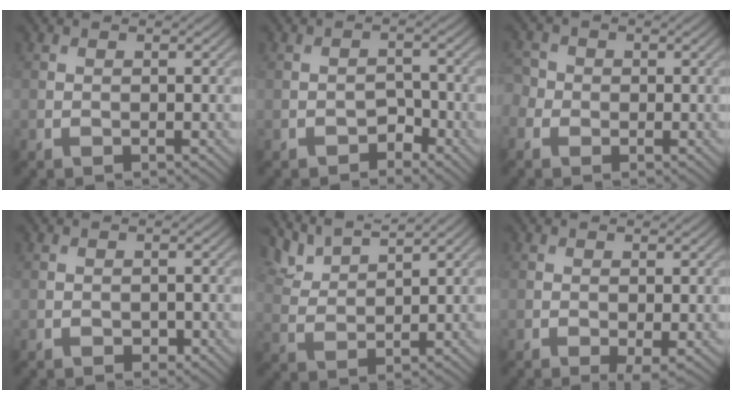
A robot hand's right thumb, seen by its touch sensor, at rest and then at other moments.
{"total": 2.3, "force": [-1.6, 1.2, 1.0], "torque": [-0.013, 0.009, -0.029]}
{"total": 2.6, "force": [-1.0, 2.2, 0.9], "torque": [-0.029, -0.002, -0.028]}
{"total": 1.0, "force": [-0.6, 0.6, 0.5], "torque": [-0.005, -0.003, -0.010]}
{"total": 4.9, "force": [4.3, 0.9, 2.0], "torque": [-0.060, 0.005, 0.094]}
{"total": 1.3, "force": [-0.4, 0.3, 1.2], "torque": [-0.020, -0.008, -0.008]}